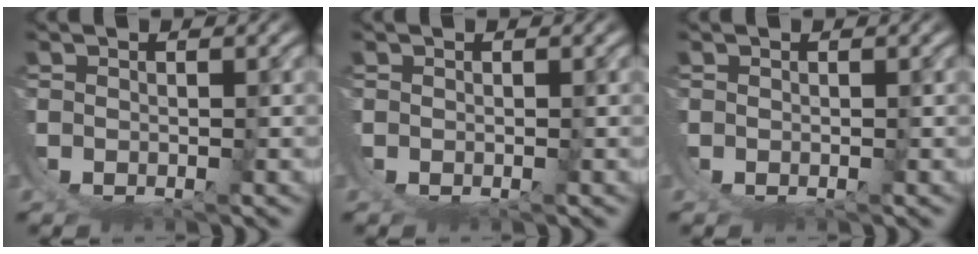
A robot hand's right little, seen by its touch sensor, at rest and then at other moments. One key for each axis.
{"total": 1.0, "fx": 0.3, "fy": -0.9, "fz": -0.3, "tx": 0.012, "ty": 0.006, "tz": 0.004}
{"total": 0.6, "fx": 0.2, "fy": -0.6, "fz": -0.2, "tx": 0.010, "ty": 0.005, "tz": 0.003}